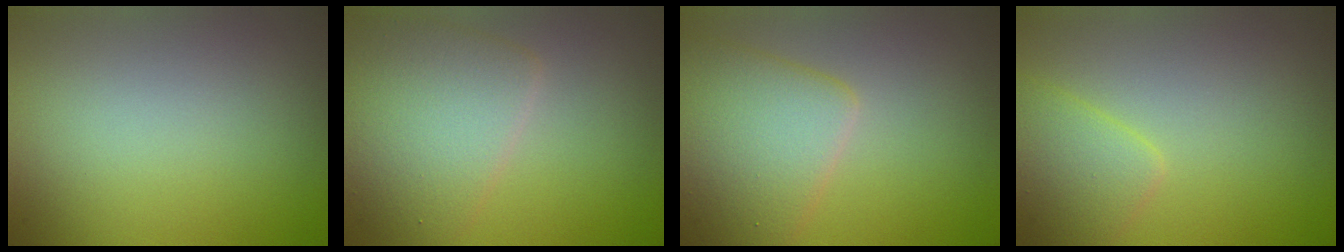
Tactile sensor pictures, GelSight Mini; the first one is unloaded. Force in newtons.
{"total": 5.2, "press": 5.2, "slide": 0.1}
{"total": 5.9, "press": 5.9, "slide": 0.2}
{"total": 2.8, "press": 2.8, "slide": 0.1}